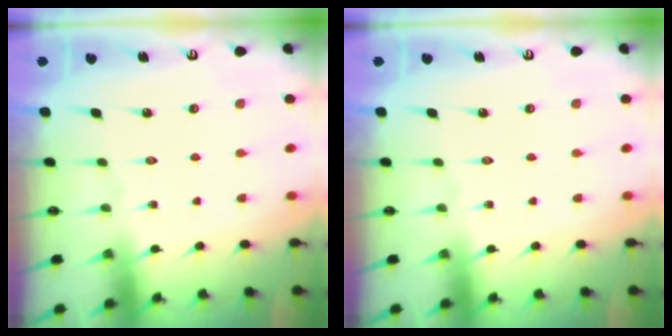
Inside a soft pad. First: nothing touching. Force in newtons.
{"total": 0.0}